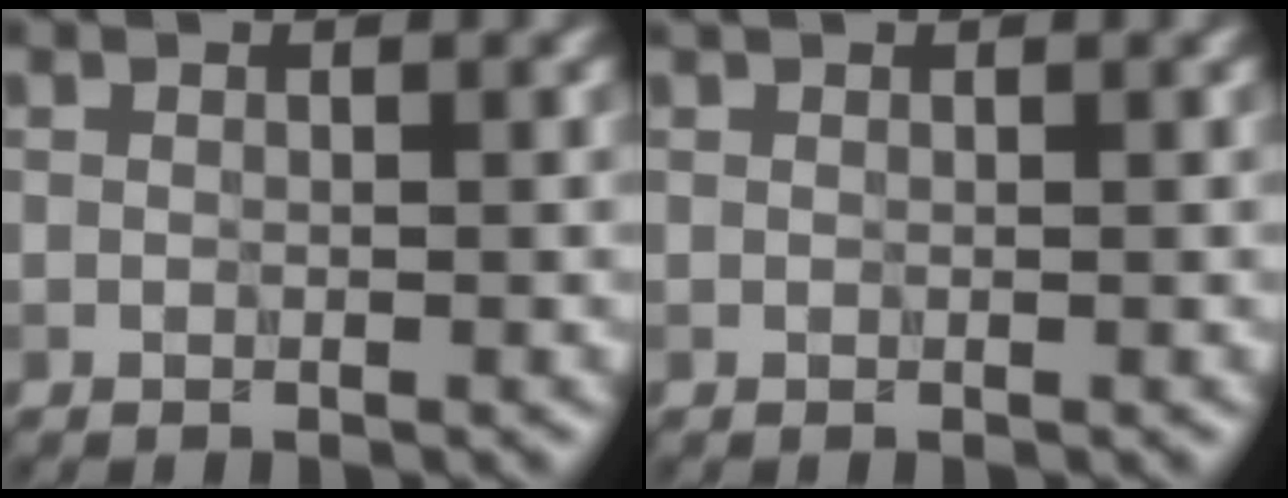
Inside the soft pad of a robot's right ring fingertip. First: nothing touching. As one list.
[{"total": 0.6, "force": [0.6, 0.1, 0.2], "torque": [-0.003, 0.002, 0.008]}]